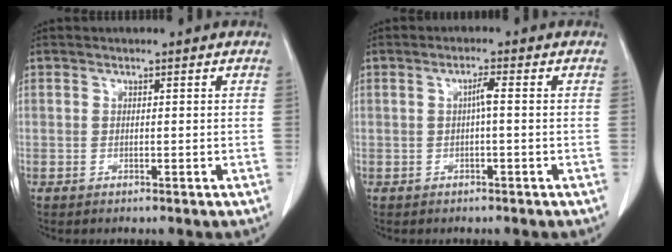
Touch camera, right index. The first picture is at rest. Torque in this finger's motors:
{"motor_torque": [0.29, -0.23, 0.09, 0.03]}